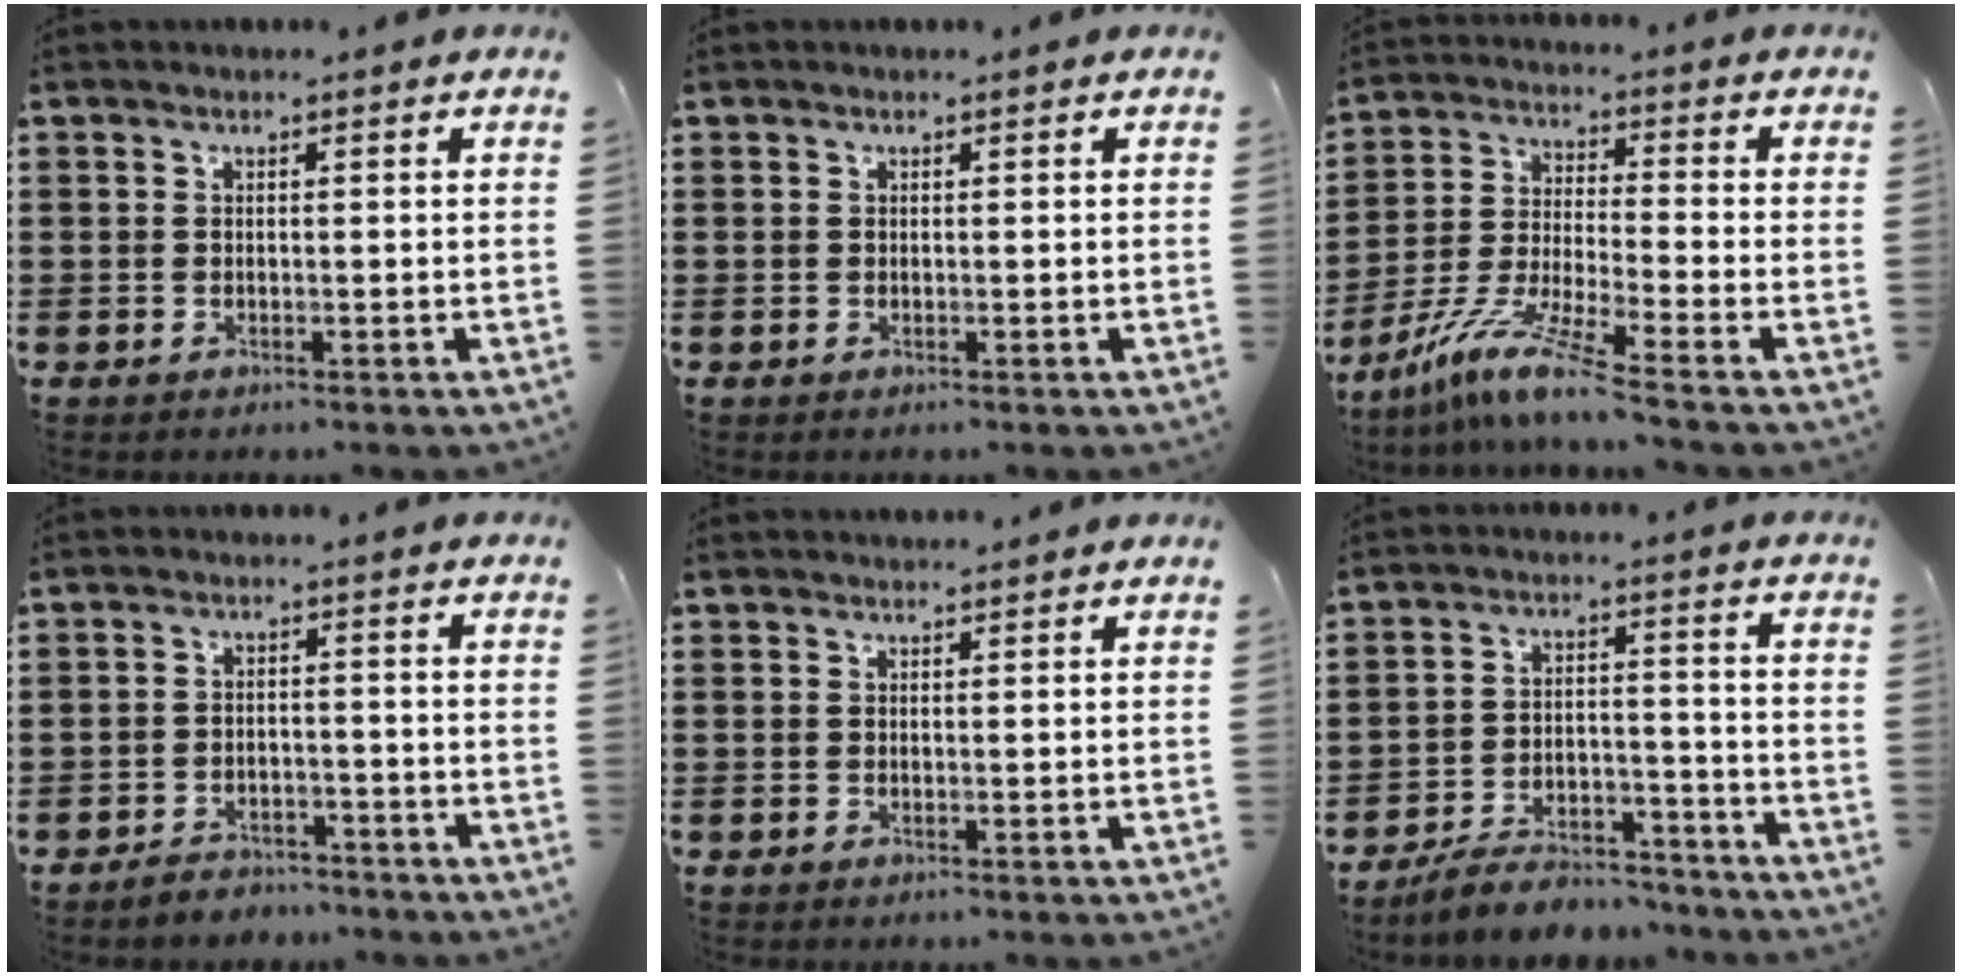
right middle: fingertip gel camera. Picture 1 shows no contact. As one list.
[{"total": 0.0}, {"total": 9.4, "force": [-7.3, 0.1, 5.9], "torque": [-0.125, -0.006, -0.147]}, {"total": 2.9, "force": [-2.8, 0.6, 0.0], "torque": [-0.006, 0.004, -0.061]}, {"total": 0.7, "force": [0.7, 0.1, 0.0], "torque": [0.006, -0.004, 0.012]}, {"total": 7.1, "force": [-6.8, 1.6, 1.7], "torque": [-0.024, 0.020, -0.129]}]